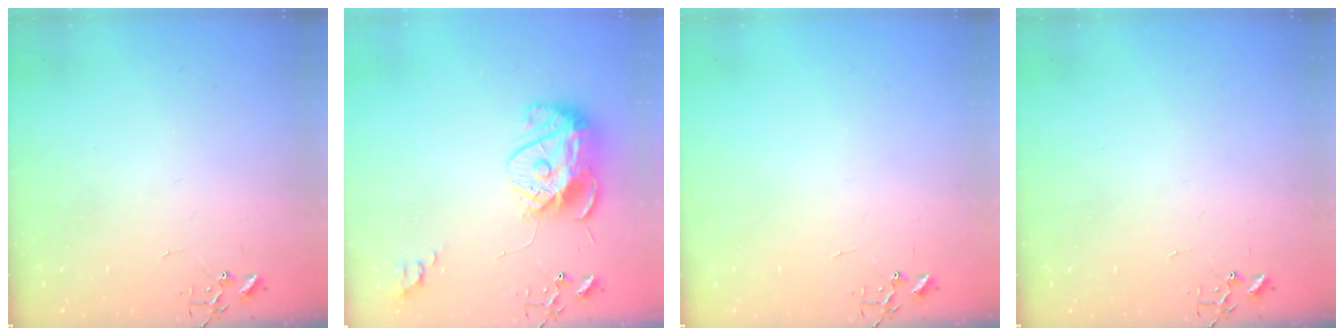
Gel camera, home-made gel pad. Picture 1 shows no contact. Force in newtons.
{"total": 13.9, "press": 13.8, "slide": 1.3}
{"total": 0.0}
{"total": 0.0}